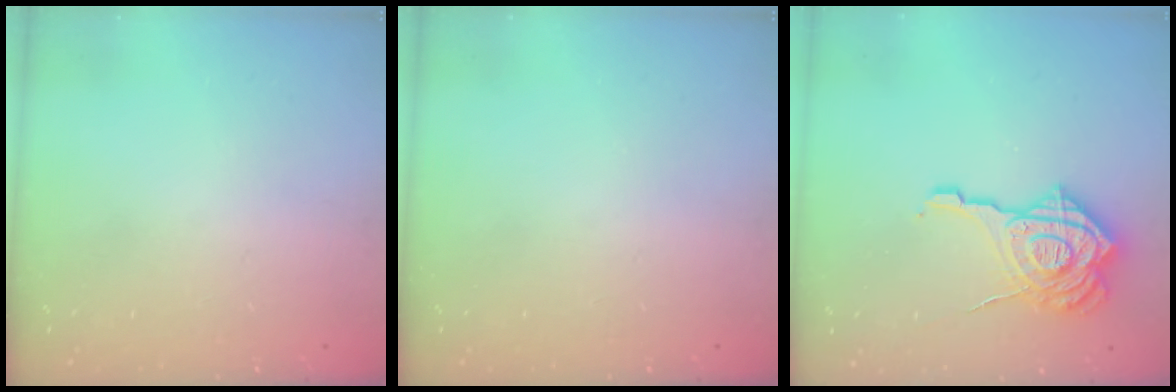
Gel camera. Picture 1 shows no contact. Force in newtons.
{"total": 0.0}
{"total": 18.9, "press": 18.8, "slide": 1.9}